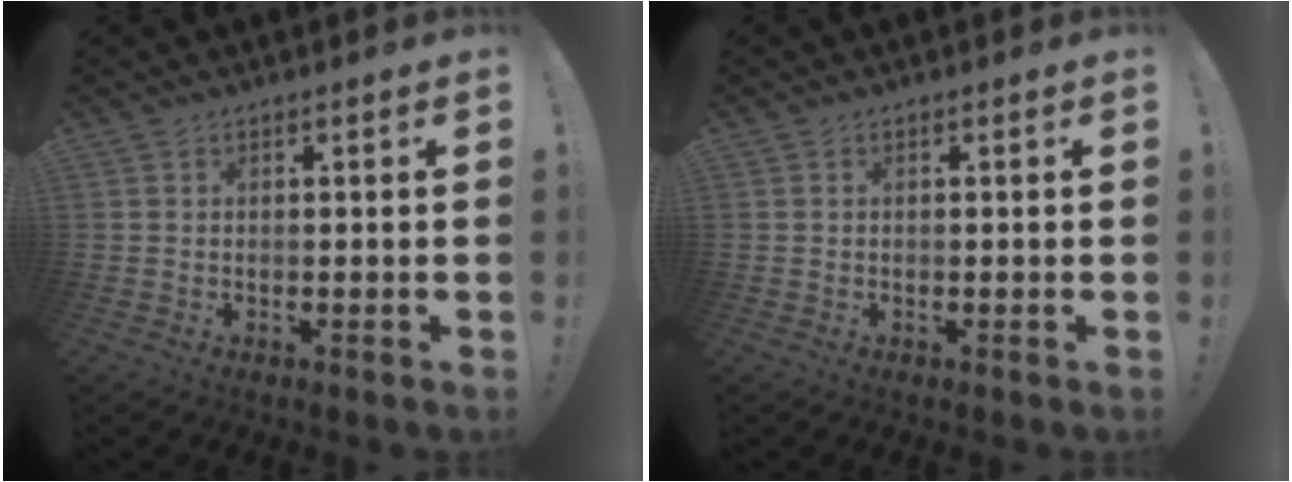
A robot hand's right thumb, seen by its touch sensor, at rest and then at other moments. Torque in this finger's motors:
{"motor_torque": [0.04, -0.10, -0.13, 0.06, 0.01]}